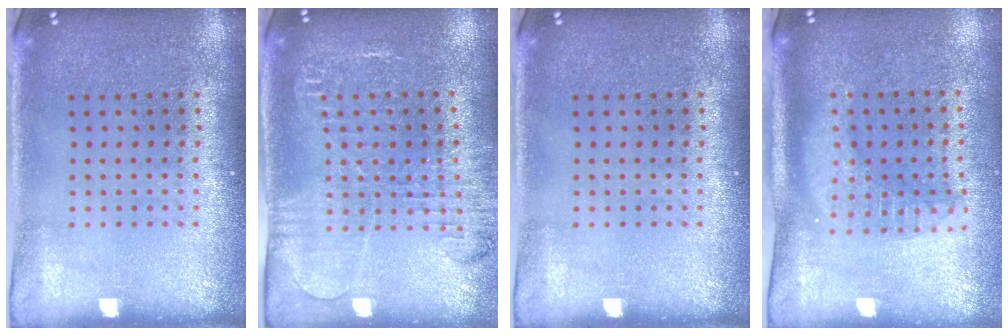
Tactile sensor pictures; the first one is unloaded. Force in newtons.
{"total": 2.0, "press": 2.0, "slide": 0.1}
{"total": 0.0}
{"total": 1.8, "press": 1.5, "slide": 1.0}